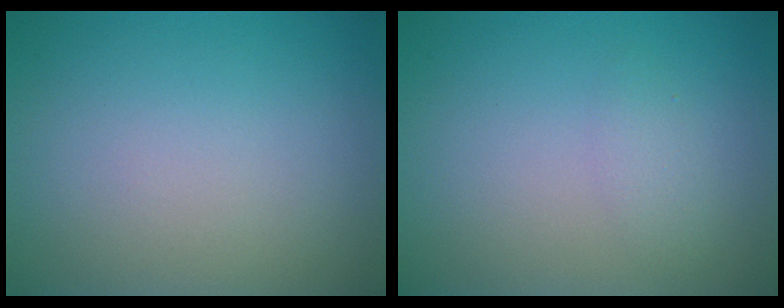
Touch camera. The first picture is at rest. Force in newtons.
{"total": 1.2, "press": 1.2, "slide": 0.1}